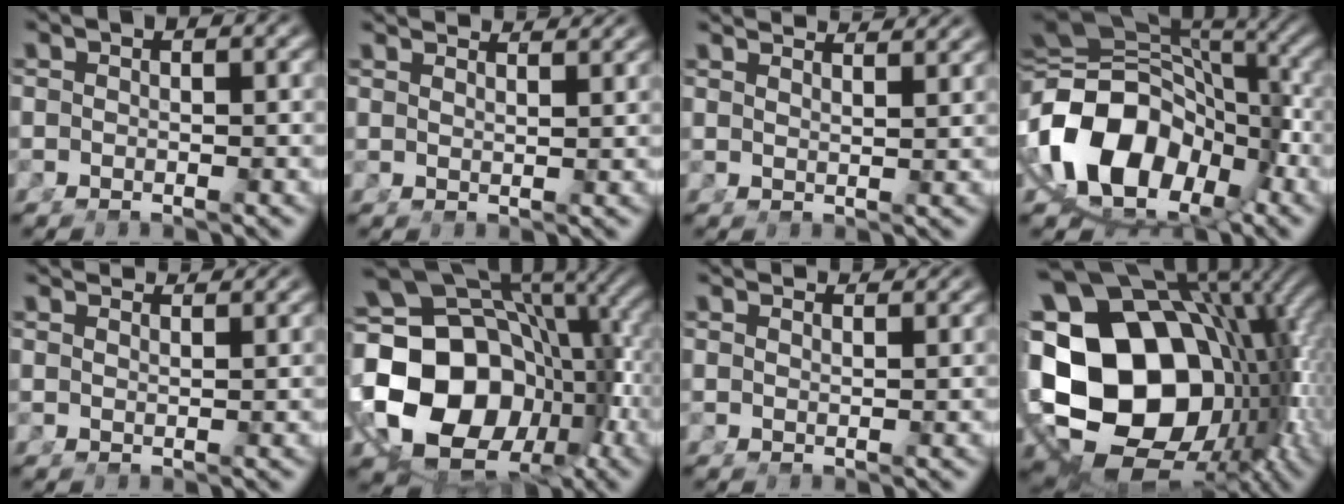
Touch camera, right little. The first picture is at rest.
{"total": 3.3, "force": [3.1, -0.6, 0.9], "torque": [0.005, 0.004, 0.054]}
{"total": 3.9, "force": [3.7, -0.4, 1.4], "torque": [-0.003, 0.006, 0.061]}
{"total": 19.0, "force": [-2.5, 14.1, 12.6], "torque": [-0.266, -0.062, -0.011]}
{"total": 3.4, "force": [3.3, -0.6, 0.9], "torque": [0.007, 0.005, 0.056]}
{"total": 22.6, "force": [-2.1, 16.8, 14.9], "torque": [-0.302, -0.072, -0.005]}
{"total": 3.0, "force": [2.8, -0.7, 0.7], "torque": [0.008, 0.003, 0.049]}
{"total": 32.7, "force": [-2.7, 22.5, 23.5], "torque": [-0.407, -0.080, -0.015]}